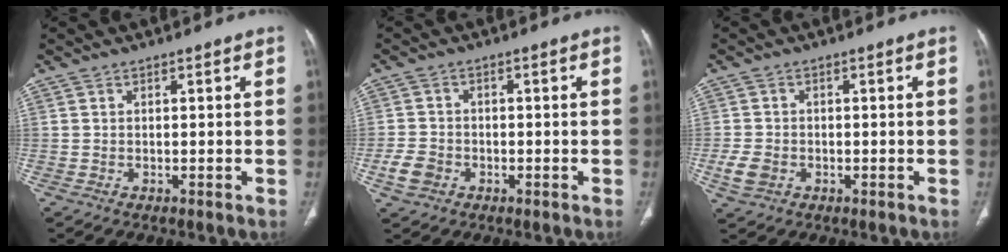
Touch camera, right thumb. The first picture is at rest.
{"total": 4.4, "force": [-1.7, 3.4, 2.1], "torque": [-0.039, 0.013, -0.030]}
{"total": 4.2, "force": [-1.2, 3.2, 2.3], "torque": [-0.048, 0.004, -0.018]}